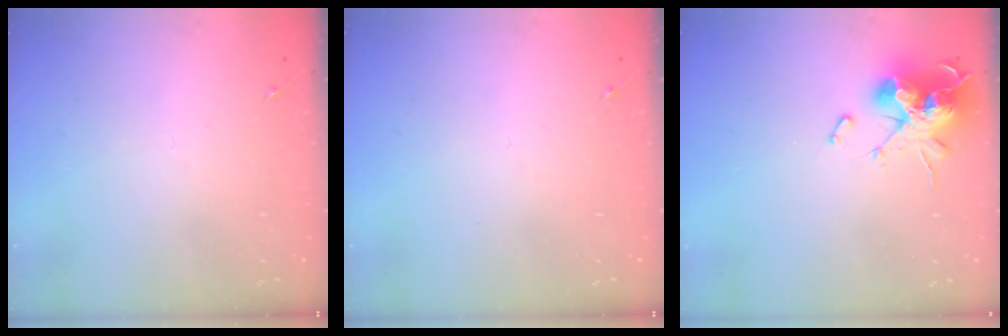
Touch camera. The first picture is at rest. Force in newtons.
{"total": 0.0}
{"total": 16.7, "press": 16.7, "slide": 0.1}